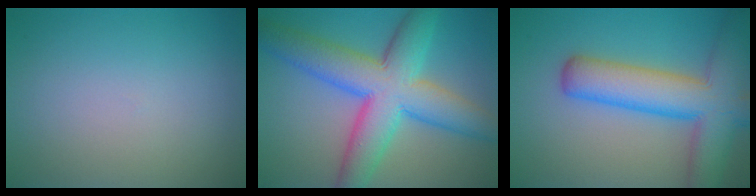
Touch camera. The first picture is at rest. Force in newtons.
{"total": 10.2, "press": 10.2, "slide": 0.2}
{"total": 9.4, "press": 9.4, "slide": 0.5}